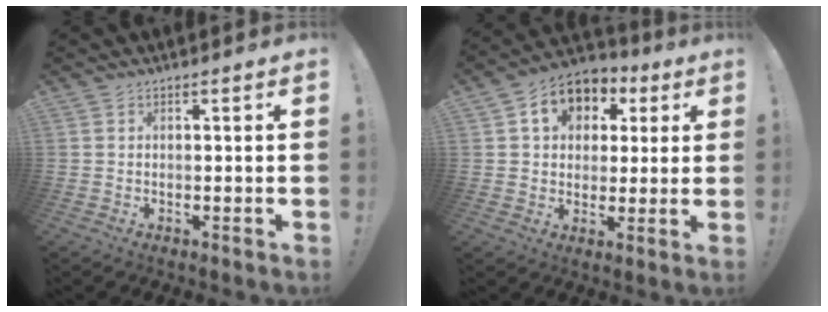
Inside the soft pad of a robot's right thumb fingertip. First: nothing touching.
{"total": 11.4, "force": [4.1, 9.1, 5.4], "torque": [-0.071, -0.009, 0.080]}